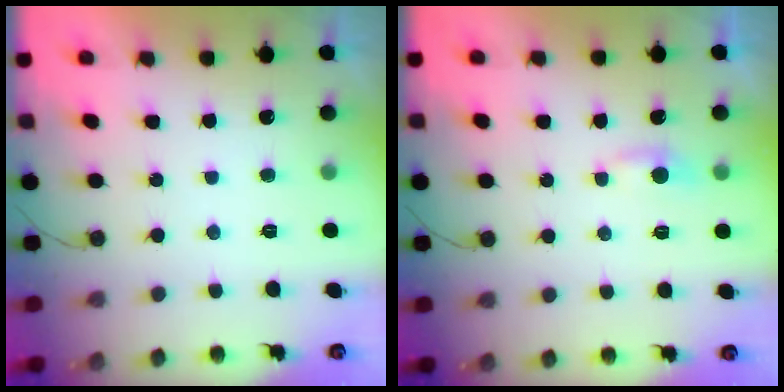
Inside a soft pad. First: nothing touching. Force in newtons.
{"total": 3.3, "press": 3.3, "slide": 0.4}